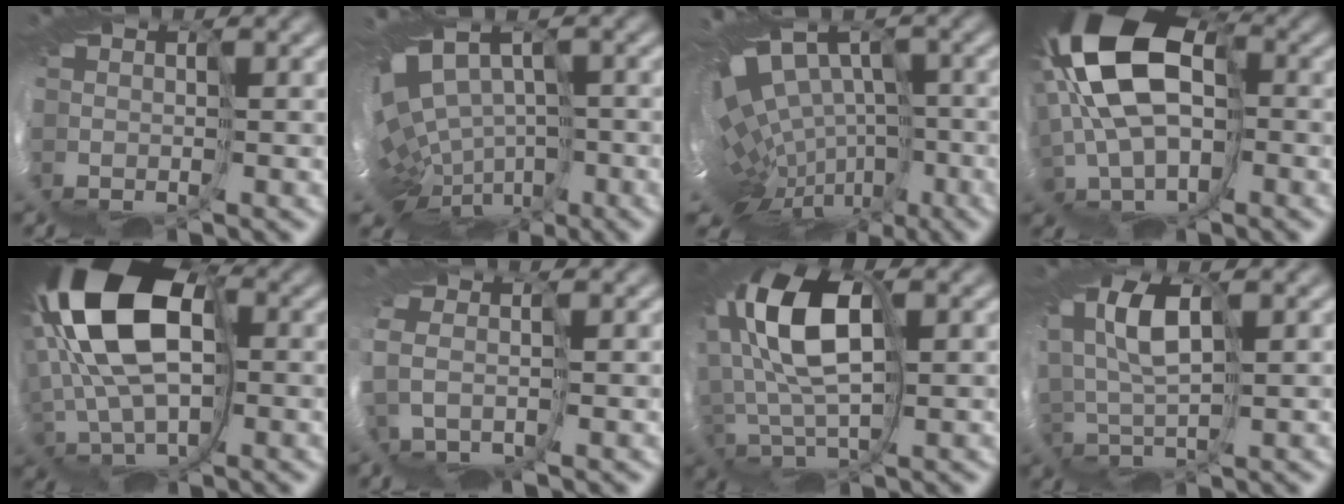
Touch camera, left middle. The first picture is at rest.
{"total": 9.1, "force": [-1.3, 6.2, 6.5], "torque": [-0.118, 0.004, 0.018]}
{"total": 11.8, "force": [-1.0, 7.0, 9.5], "torque": [-0.147, 0.024, 0.017]}
{"total": 13.4, "force": [3.2, 8.3, 10.0], "torque": [-0.185, 0.017, 0.033]}
{"total": 13.3, "force": [4.4, 7.6, 10.0], "torque": [-0.202, 0.014, 0.059]}
{"total": 0.8, "force": [0.7, 0.2, 0.3], "torque": [-0.043, -0.001, 0.019]}
{"total": 9.5, "force": [4.1, 4.4, 7.4], "torque": [-0.163, 0.013, 0.061]}
{"total": 4.4, "force": [3.6, 0.1, 2.4], "torque": [-0.060, 0.022, 0.048]}